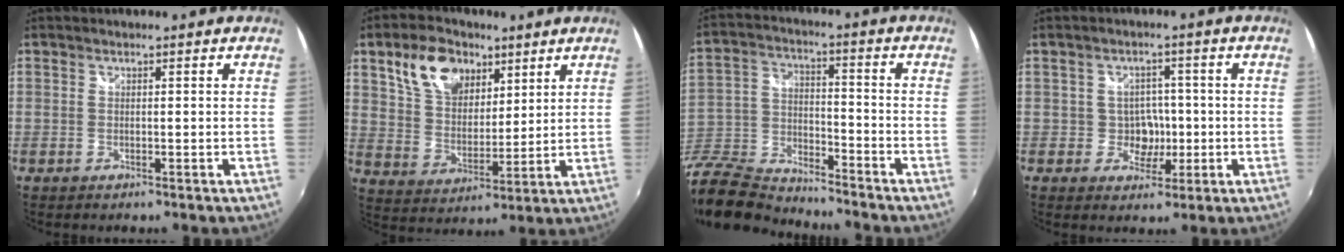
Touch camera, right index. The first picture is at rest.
{"total": 12.7, "force": [7.0, 8.0, 7.1], "torque": [-0.139, 0.027, 0.134]}
{"total": 18.5, "force": [-15.4, 6.9, 7.6], "torque": [-0.203, -0.015, -0.292]}
{"total": 4.2, "force": [-0.8, 3.9, 1.2], "torque": [-0.024, 0.013, -0.007]}